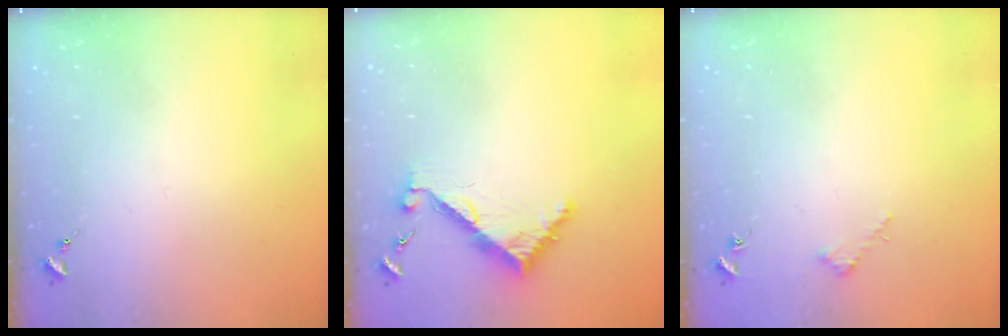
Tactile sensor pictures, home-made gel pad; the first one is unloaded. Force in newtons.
{"total": 7.0, "press": 7.0, "slide": 0.6}
{"total": 1.9, "press": 1.9, "slide": 0.2}